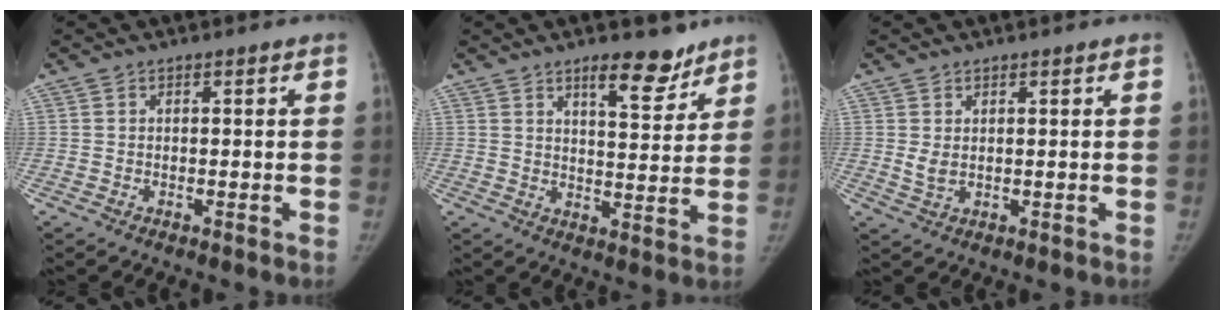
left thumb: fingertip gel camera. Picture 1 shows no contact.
{"total": 8.4, "force": [6.1, 3.0, 4.9], "torque": [-0.046, -0.044, 0.092]}
{"total": 2.2, "force": [0.8, 1.3, 1.5], "torque": [-0.025, -0.008, 0.022]}